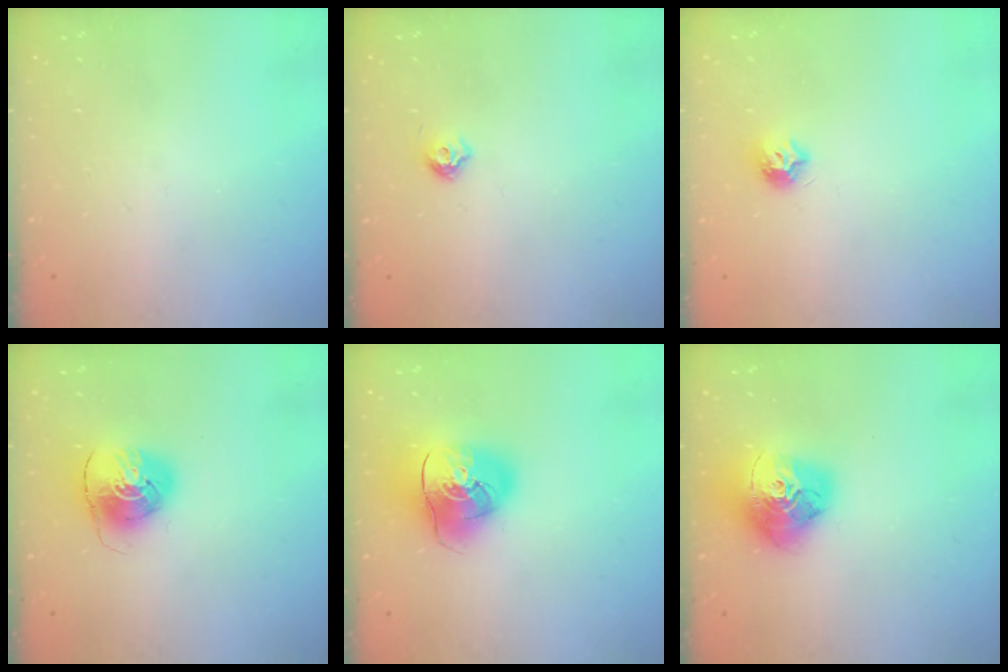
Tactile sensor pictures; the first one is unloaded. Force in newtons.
{"total": 5.6, "press": 5.5, "slide": 1.0}
{"total": 7.1, "press": 7.1, "slide": 0.2}
{"total": 7.9, "press": 7.9, "slide": 0.7}
{"total": 16.2, "press": 16.0, "slide": 2.6}
{"total": 18.4, "press": 18.3, "slide": 2.0}